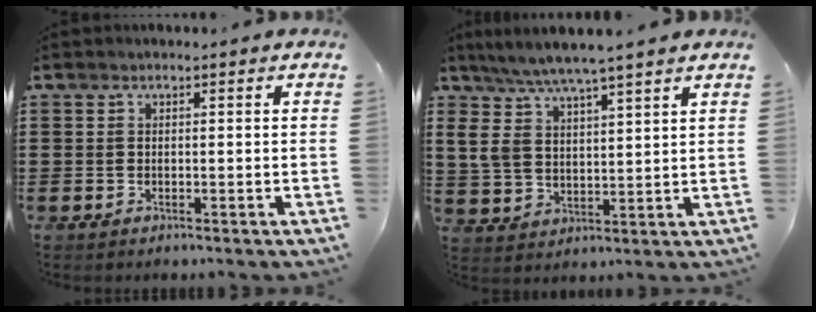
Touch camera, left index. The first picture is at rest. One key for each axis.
{"total": 6.6, "fx": 4.8, "fy": 1.8, "fz": 4.2, "tx": -0.097, "ty": -0.012, "tz": 0.086}